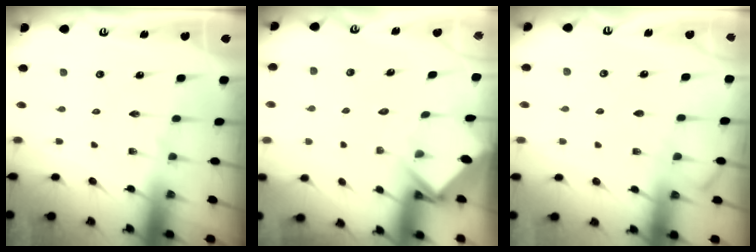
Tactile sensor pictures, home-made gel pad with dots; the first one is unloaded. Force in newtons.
{"total": 3.8, "press": 3.8, "slide": 0.3}
{"total": 4.5, "press": 4.4, "slide": 0.6}